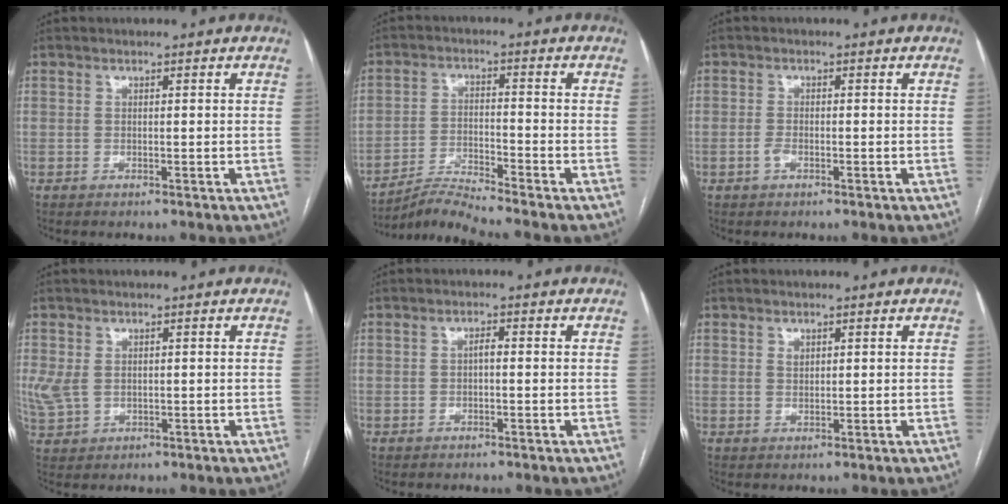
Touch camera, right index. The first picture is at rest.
{"total": 5.7, "force": [-5.3, -2.0, 0.5], "torque": [-0.024, -0.018, -0.099]}
{"total": 1.2, "force": [-0.6, 0.6, 0.9], "torque": [-0.019, 0.001, -0.011]}
{"total": 4.3, "force": [0.4, 3.2, 2.8], "torque": [-0.080, 0.005, 0.022]}
{"total": 1.2, "force": [-0.2, 0.4, 1.1], "torque": [-0.018, 0.004, -0.003]}
{"total": 1.0, "force": [0.6, 0.6, 0.5], "torque": [-0.008, -0.001, 0.012]}